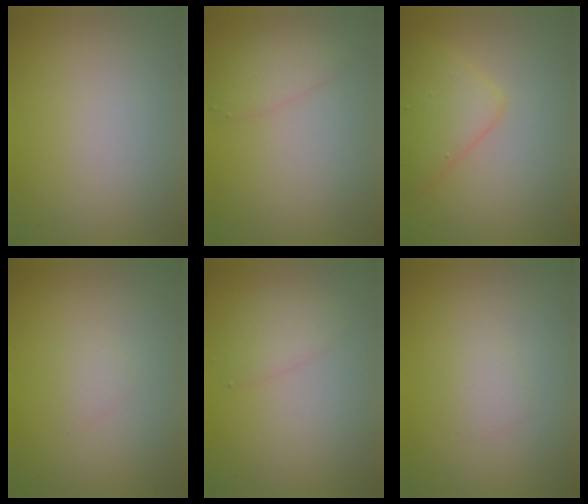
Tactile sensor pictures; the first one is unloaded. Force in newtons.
{"total": 1.8, "press": 1.8, "slide": 0.1}
{"total": 3.9, "press": 3.9, "slide": 0.1}
{"total": 0.9, "press": 0.9, "slide": 0.1}
{"total": 1.5, "press": 1.5, "slide": 0.1}
{"total": 1.2, "press": 1.2, "slide": 0.0}